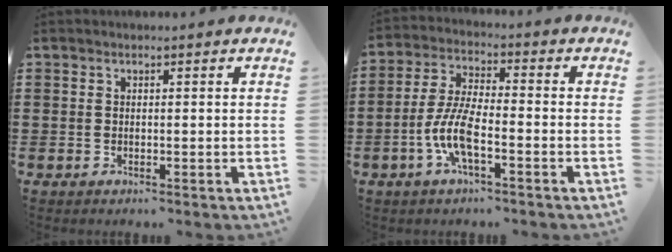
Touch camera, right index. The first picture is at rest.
{"total": 7.5, "force": [-3.1, 2.0, 6.5], "torque": [-0.156, -0.014, -0.065]}